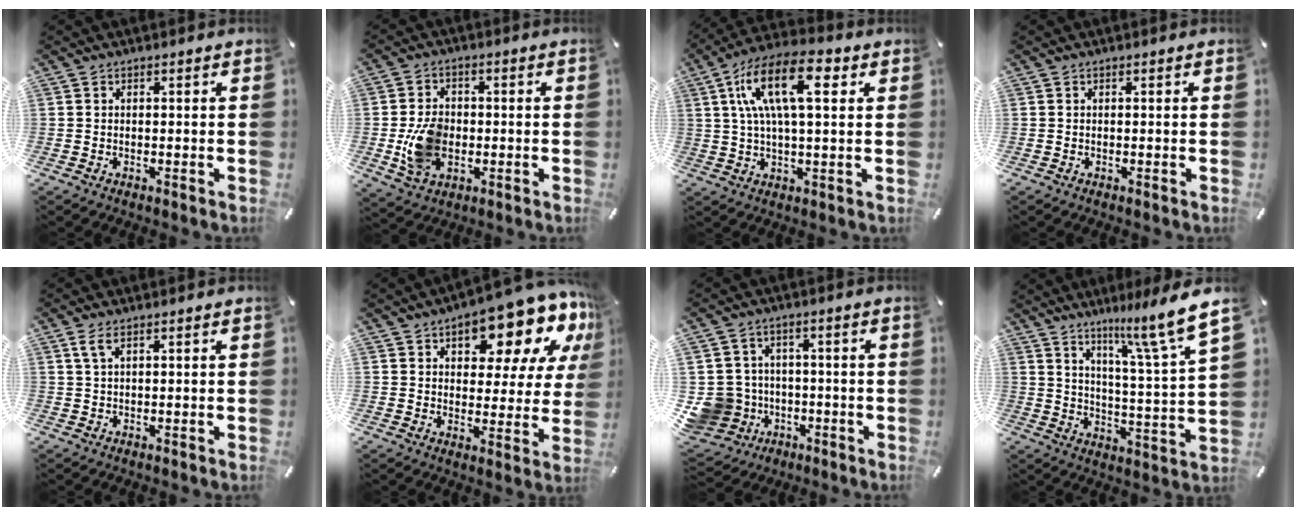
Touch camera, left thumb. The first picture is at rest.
{"total": 10.2, "force": [-1.7, 7.6, 6.6], "torque": [-0.132, 0.002, -0.029]}
{"total": 15.2, "force": [5.1, 5.9, 13.0], "torque": [-0.254, 0.003, 0.083]}
{"total": 0.0}
{"total": 2.9, "force": [1.3, 0.9, 2.4], "torque": [-0.051, 0.004, 0.023]}
{"total": 16.0, "force": [11.7, 6.5, 8.7], "torque": [-0.114, -0.091, 0.192]}
{"total": 10.2, "force": [-2.5, 9.6, 2.2], "torque": [-0.070, 0.017, -0.041]}
{"total": 13.9, "force": [10.4, 1.4, 9.0], "torque": [-0.133, -0.085, 0.162]}